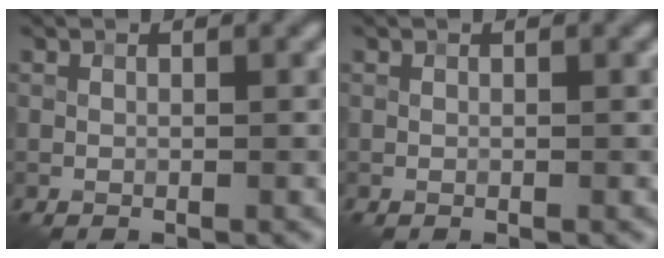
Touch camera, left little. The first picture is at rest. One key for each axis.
{"total": 0.0}